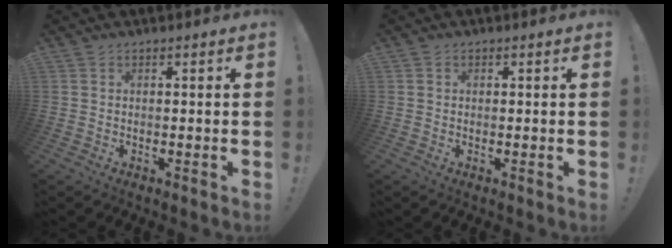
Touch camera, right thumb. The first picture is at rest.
{"total": 0.6, "force": [0.2, 0.6, 0.0], "torque": [0.008, -0.002, 0.002]}